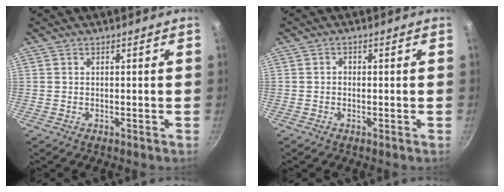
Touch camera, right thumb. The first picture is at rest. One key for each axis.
{"total": 1.1, "fx": -0.1, "fy": 0.9, "fz": 0.5, "tx": -0.008, "ty": 0.005, "tz": -0.004}